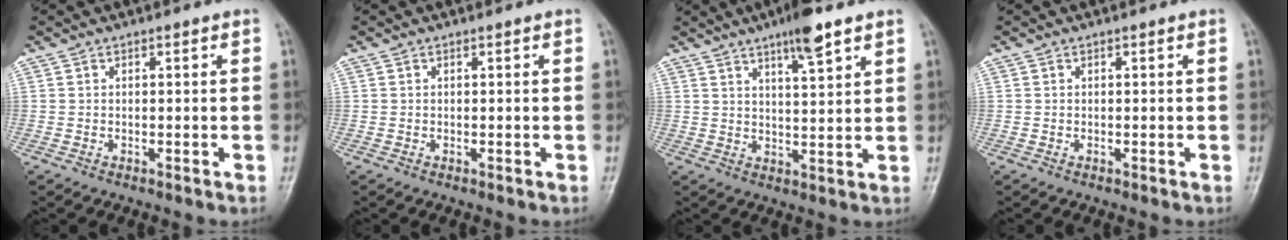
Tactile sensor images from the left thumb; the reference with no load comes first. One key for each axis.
{"total": 0.0}
{"total": 7.6, "fx": 4.9, "fy": 1.4, "fz": 5.7, "tx": -0.087, "ty": -0.025, "tz": 0.080}
{"total": 0.0}